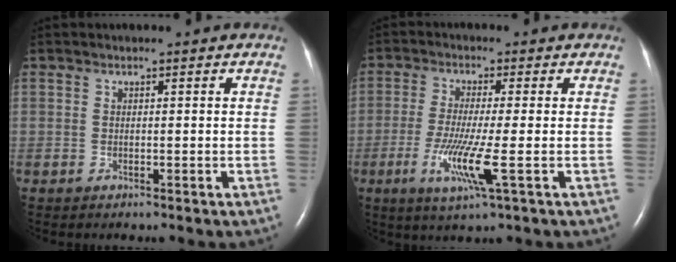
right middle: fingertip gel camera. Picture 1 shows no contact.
{"total": 7.4, "force": [-2.4, -0.4, 7.0], "torque": [-0.147, -0.025, -0.046]}